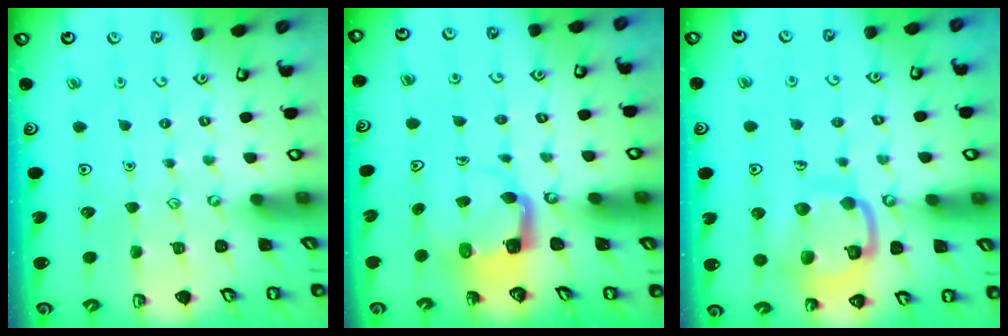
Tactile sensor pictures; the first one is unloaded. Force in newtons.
{"total": 3.9, "press": 3.9, "slide": 0.2}
{"total": 13.4, "press": 13.4, "slide": 1.3}